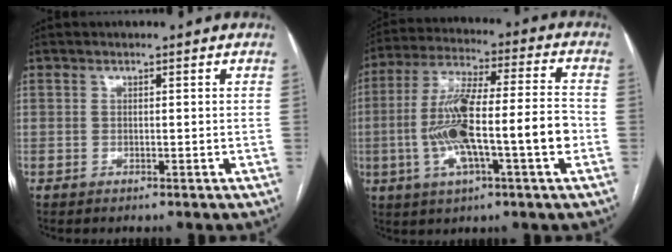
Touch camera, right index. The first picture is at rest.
{"total": 16.4, "force": [-3.2, 2.2, 15.9], "torque": [-0.299, 0.015, -0.055]}